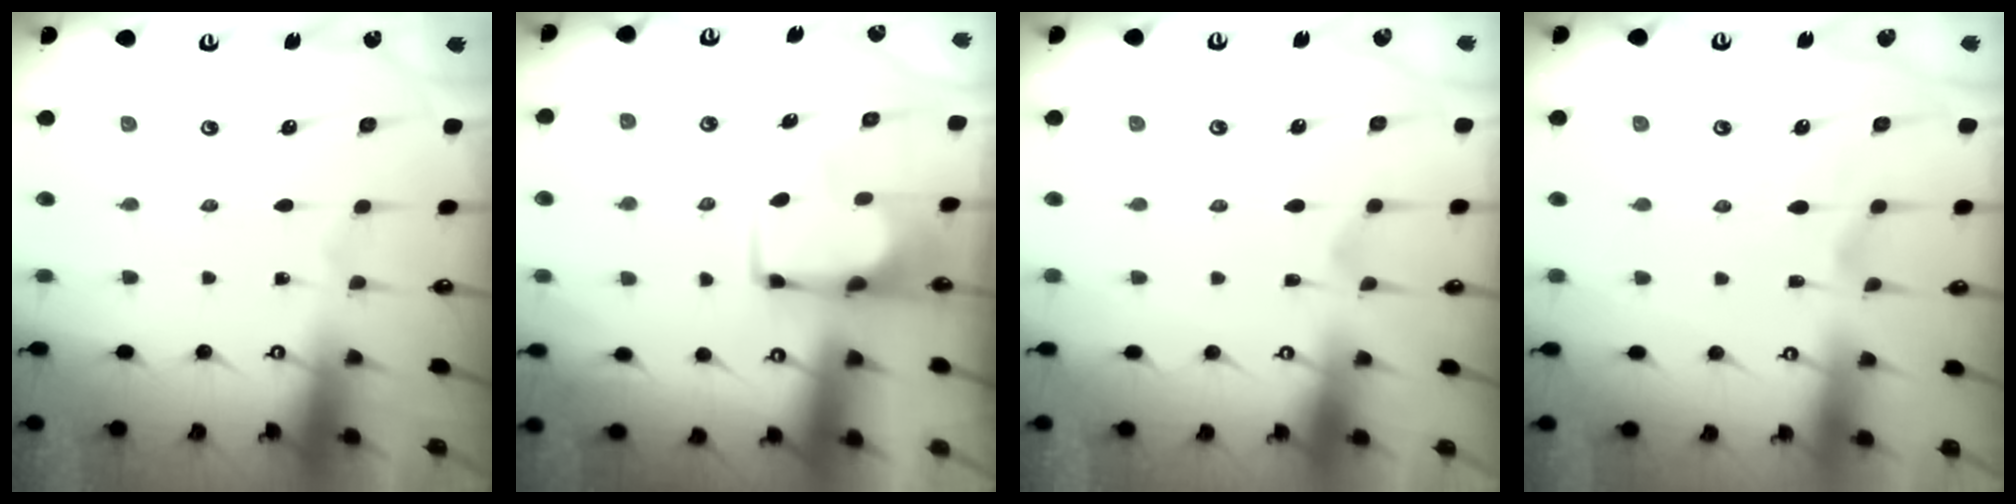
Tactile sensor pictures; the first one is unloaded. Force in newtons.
{"total": 0.6, "press": 0.6, "slide": 0.2}
{"total": 2.2, "press": 1.9, "slide": 1.1}
{"total": 1.8, "press": 1.3, "slide": 1.2}